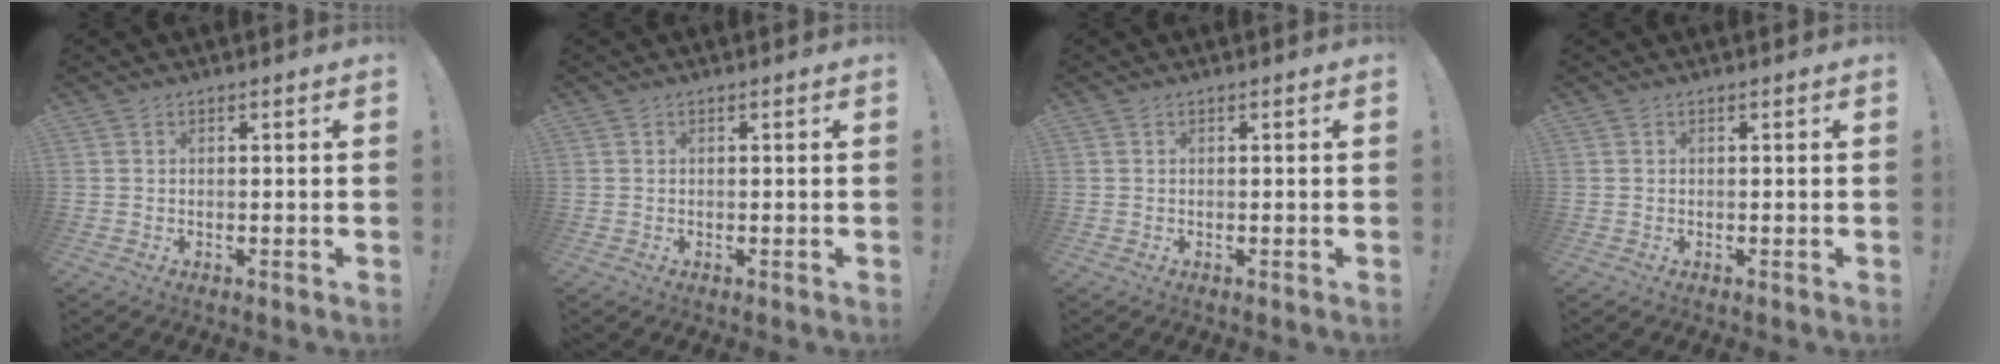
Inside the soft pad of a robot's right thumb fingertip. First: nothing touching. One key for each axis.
{"total": 0.0}
{"total": 0.0}
{"total": 0.0}